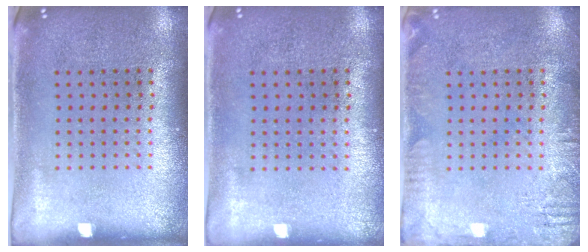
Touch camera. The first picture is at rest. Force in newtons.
{"total": 0.0}
{"total": 2.2, "press": 2.2, "slide": 0.3}